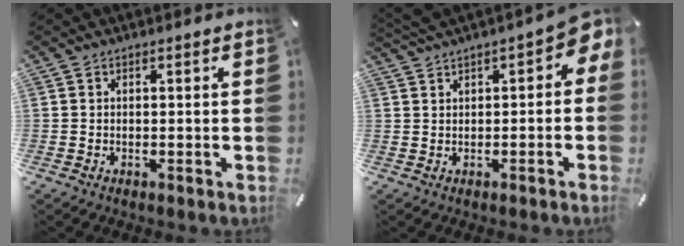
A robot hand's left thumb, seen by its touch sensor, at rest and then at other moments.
{"total": 5.2, "force": [2.0, 2.8, 3.9], "torque": [-0.051, -0.012, 0.034]}